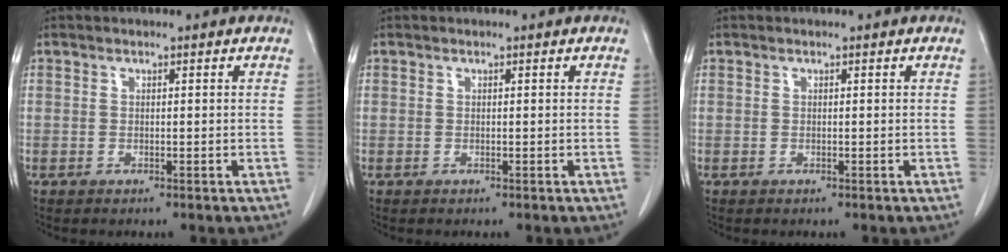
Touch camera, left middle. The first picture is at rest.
{"total": 0.0}
{"total": 0.0}